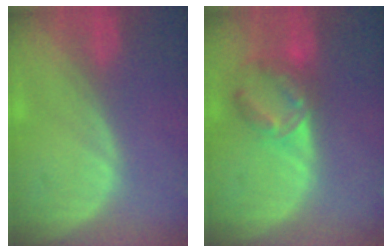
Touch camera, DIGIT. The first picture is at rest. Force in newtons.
{"total": 7.1, "press": 6.1, "slide": 3.6}